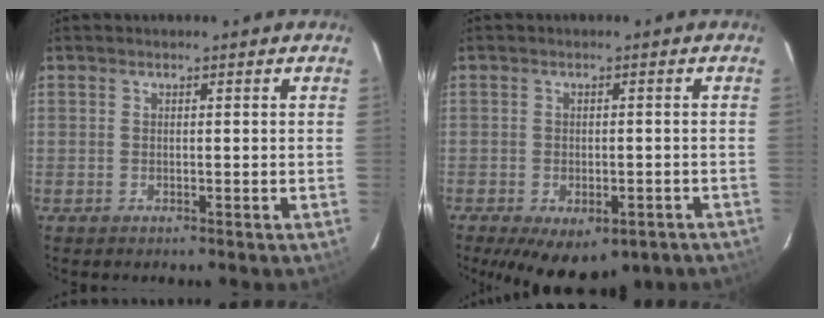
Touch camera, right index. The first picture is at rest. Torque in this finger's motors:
{"motor_torque": [1.74, -0.40, 1.05, 0.21]}